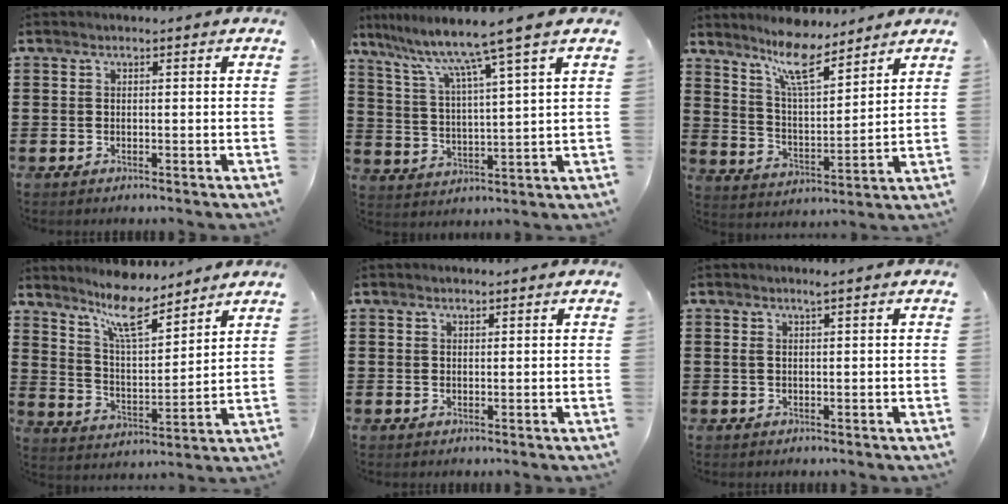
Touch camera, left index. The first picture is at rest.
{"total": 9.0, "force": [7.0, -1.0, 5.6], "torque": [-0.134, -0.039, 0.110]}
{"total": 9.7, "force": [7.8, 1.8, 5.4], "torque": [-0.111, -0.030, 0.140]}
{"total": 9.8, "force": [8.0, 1.9, 5.4], "torque": [-0.110, -0.033, 0.143]}
{"total": 0.7, "force": [0.6, 0.2, 0.3], "torque": [-0.008, 0.001, 0.011]}
{"total": 1.3, "force": [0.5, 0.0, 1.2], "torque": [-0.024, -0.001, 0.009]}